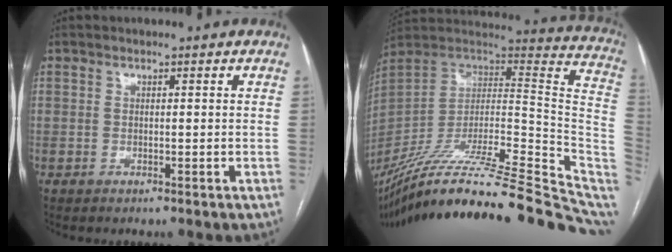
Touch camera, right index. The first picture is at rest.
{"total": 38.2, "force": [-31.2, 2.8, 21.8], "torque": [-0.261, -0.041, -0.465]}